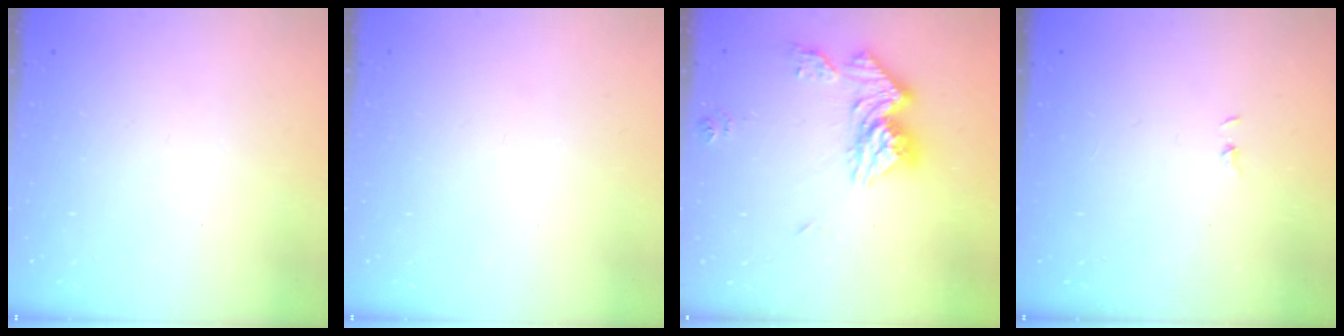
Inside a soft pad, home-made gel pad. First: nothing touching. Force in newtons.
{"total": 0.7, "press": 0.7, "slide": 0.1}
{"total": 14.8, "press": 14.7, "slide": 1.6}
{"total": 0.7, "press": 0.7, "slide": 0.1}